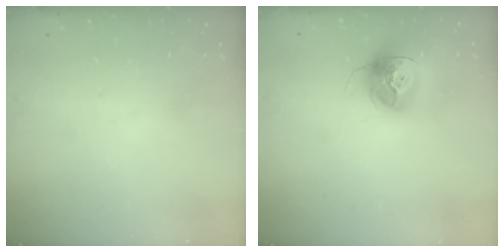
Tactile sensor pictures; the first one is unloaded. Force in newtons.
{"total": 14.6, "press": 14.5, "slide": 1.4}